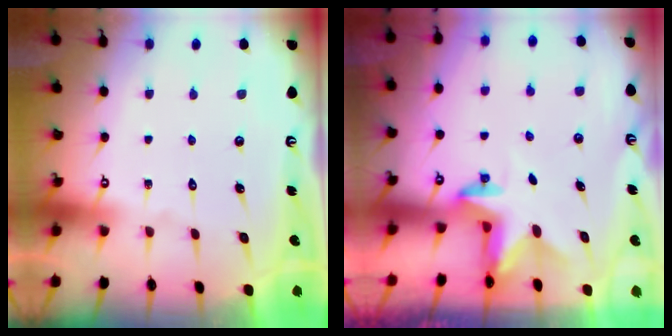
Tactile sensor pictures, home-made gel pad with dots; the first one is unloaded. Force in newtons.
{"total": 2.3, "press": 2.3, "slide": 0.4}